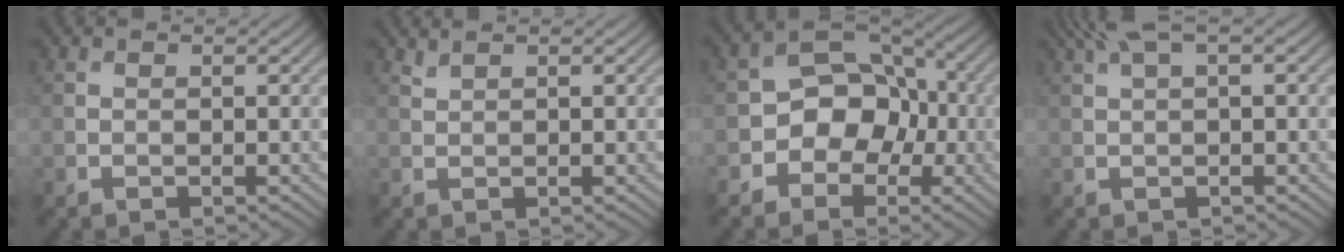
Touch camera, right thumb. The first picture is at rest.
{"total": 0.9, "force": [0.9, 0.0, 0.3], "torque": [-0.008, 0.005, 0.020]}
{"total": 7.2, "force": [-1.9, 5.8, 3.8], "torque": [-0.033, 0.006, -0.056]}
{"total": 4.2, "force": [2.0, 0.8, 3.6], "torque": [-0.074, 0.022, 0.039]}